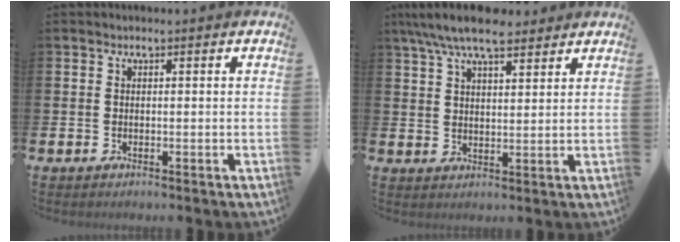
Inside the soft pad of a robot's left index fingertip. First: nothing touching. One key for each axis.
{"total": 7.8, "fx": 6.8, "fy": 2.0, "fz": 3.3, "tx": -0.074, "ty": -0.022, "tz": 0.122}